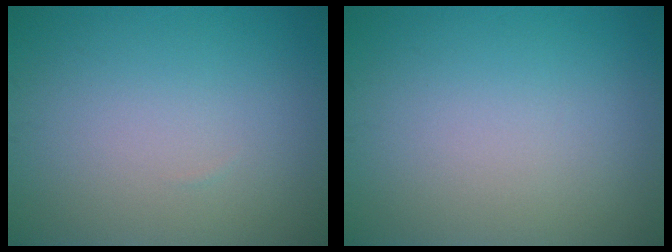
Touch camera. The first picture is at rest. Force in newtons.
{"total": 0.0}